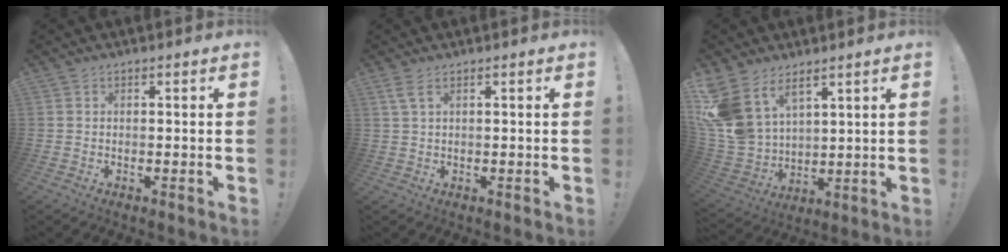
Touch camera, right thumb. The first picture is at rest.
{"total": 2.7, "force": [1.4, 0.7, 2.2], "torque": [-0.048, 0.001, 0.026]}
{"total": 13.4, "force": [7.7, 8.6, 6.8], "torque": [-0.167, -0.055, 0.153]}